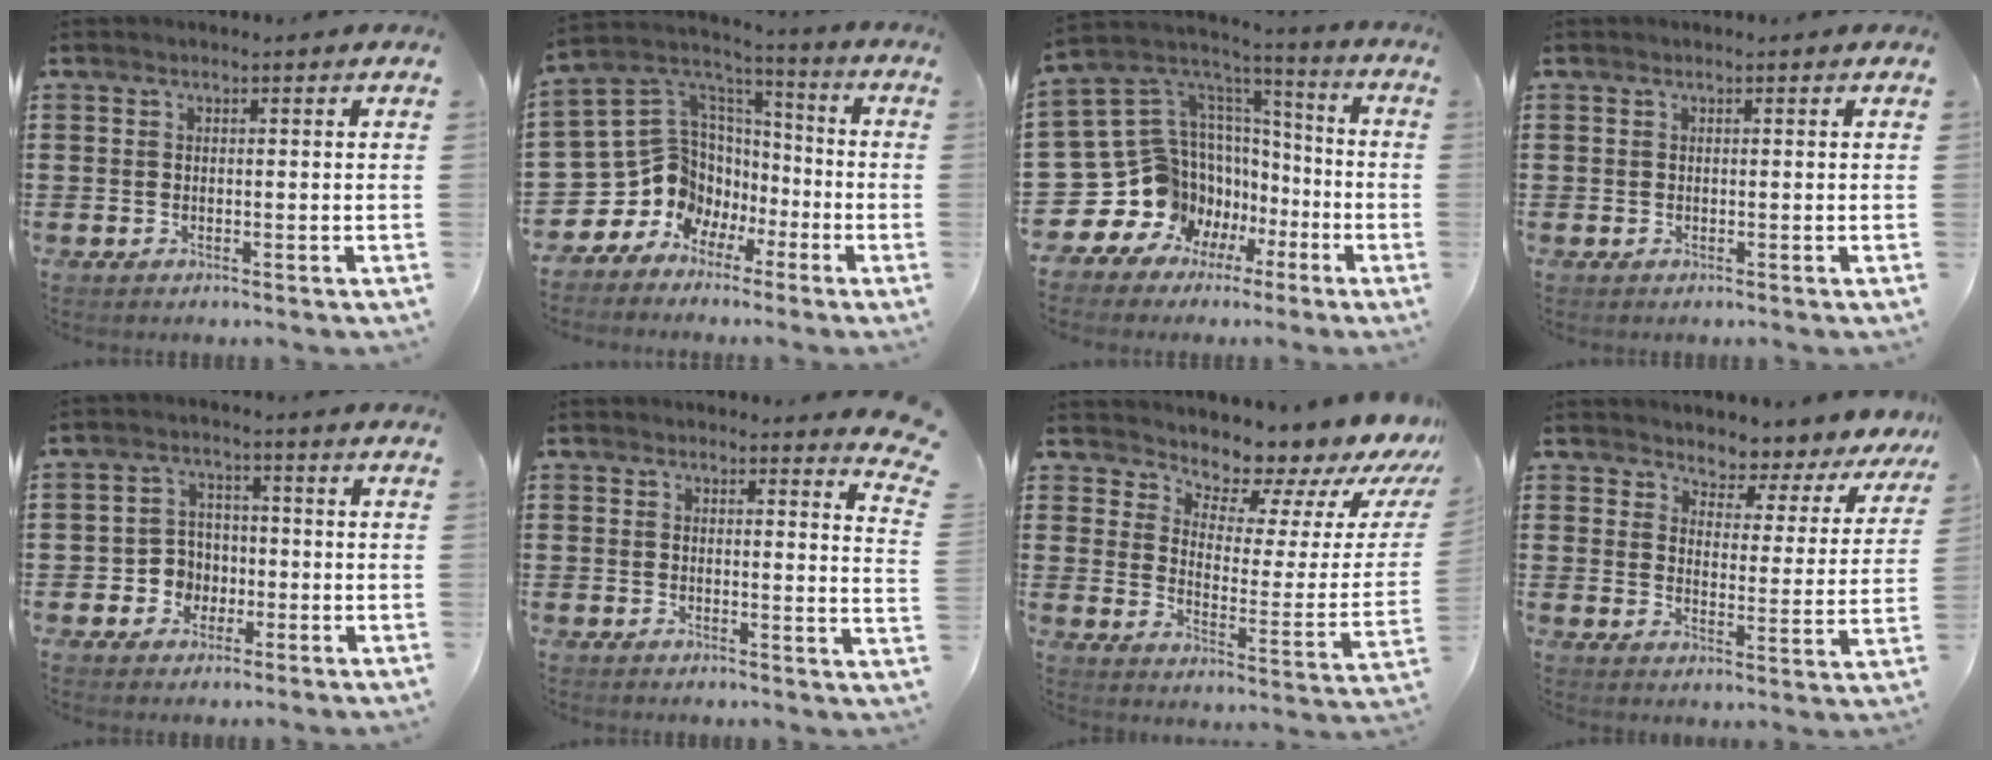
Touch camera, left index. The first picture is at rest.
{"total": 10.2, "force": [-3.0, 9.6, 1.8], "torque": [-0.091, -0.023, -0.047]}
{"total": 13.5, "force": [-4.0, 12.5, 3.0], "torque": [-0.130, -0.041, -0.029]}
{"total": 0.0}
{"total": 4.5, "force": [-1.3, 4.0, 1.4], "torque": [-0.039, 0.010, -0.026]}
{"total": 2.9, "force": [2.7, -0.2, 0.9], "torque": [-0.020, -0.011, 0.050]}
{"total": 6.4, "force": [6.1, 1.8, 0.6], "torque": [-0.026, -0.066, 0.099]}
{"total": 3.4, "force": [3.3, 0.8, -0.1], "torque": [-0.026, -0.029, 0.050]}